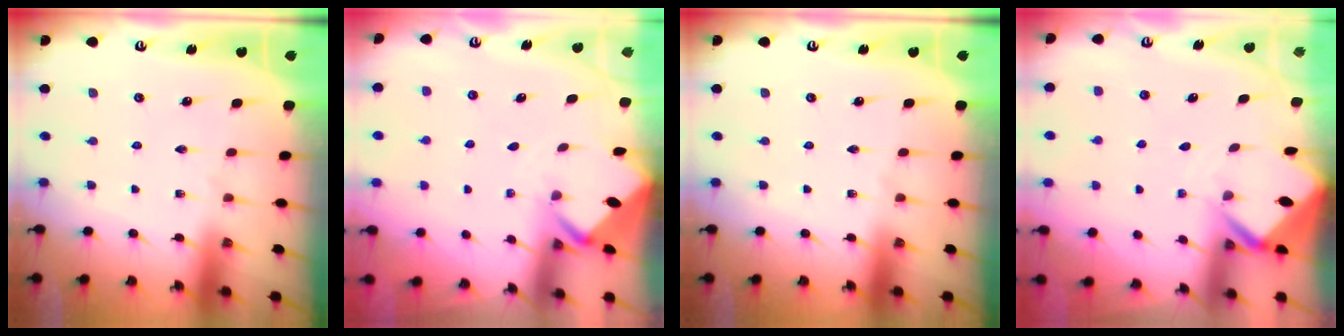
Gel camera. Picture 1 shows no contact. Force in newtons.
{"total": 2.0, "press": 2.0, "slide": 0.2}
{"total": 0.0}
{"total": 3.3, "press": 3.3, "slide": 0.2}